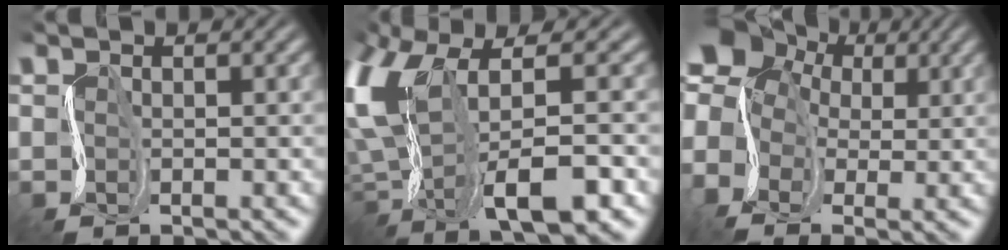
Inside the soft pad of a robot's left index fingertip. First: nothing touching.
{"total": 11.6, "force": [-1.0, 5.4, 10.3], "torque": [-0.210, 0.000, -0.010]}
{"total": 10.6, "force": [1.1, 8.9, 5.8], "torque": [-0.129, 0.035, -0.011]}